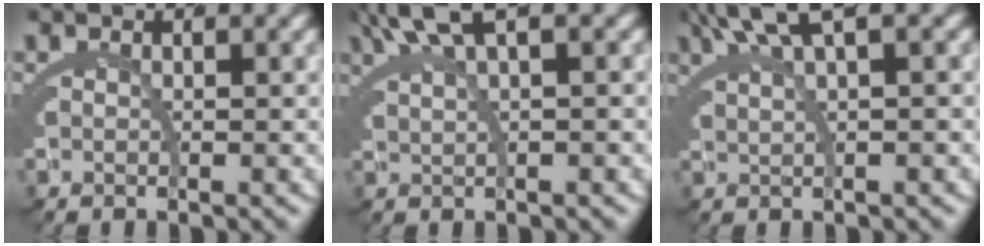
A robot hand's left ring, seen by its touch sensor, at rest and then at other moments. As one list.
[{"total": 3.6, "force": [2.6, -0.8, 2.4], "torque": [-0.031, 0.014, 0.050]}, {"total": 4.1, "force": [2.9, -1.1, 2.7], "torque": [-0.032, 0.016, 0.053]}]